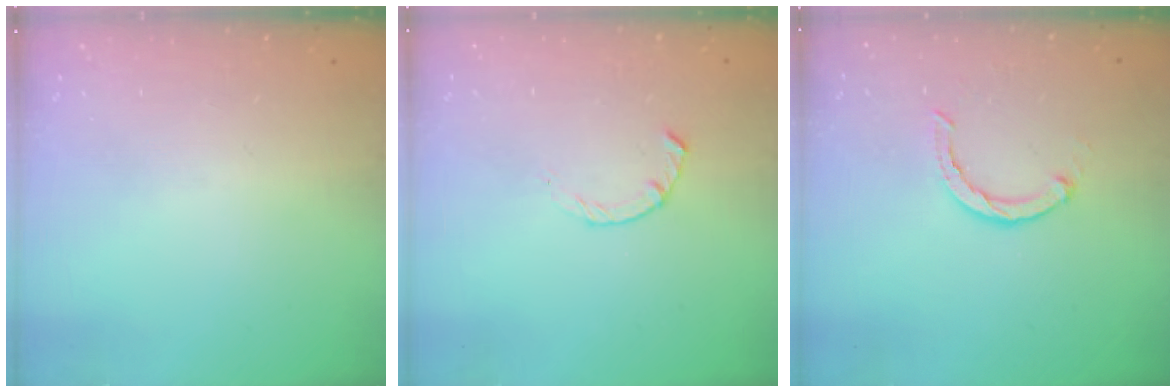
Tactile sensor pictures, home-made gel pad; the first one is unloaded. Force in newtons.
{"total": 2.3, "press": 2.2, "slide": 0.4}
{"total": 2.3, "press": 2.3, "slide": 0.3}